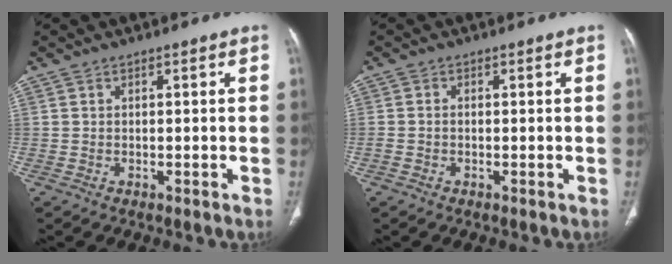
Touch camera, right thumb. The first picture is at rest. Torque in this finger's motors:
{"motor_torque": [0.32, -0.32, -0.16, -0.09, -0.05]}